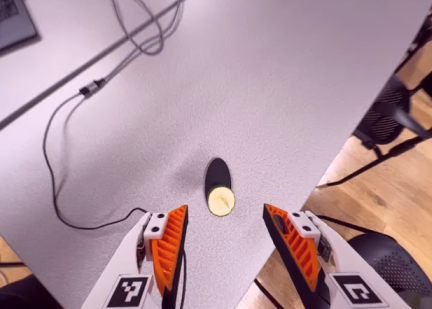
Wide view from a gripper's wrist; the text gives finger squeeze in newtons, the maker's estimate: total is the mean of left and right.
{"total": 0.0}